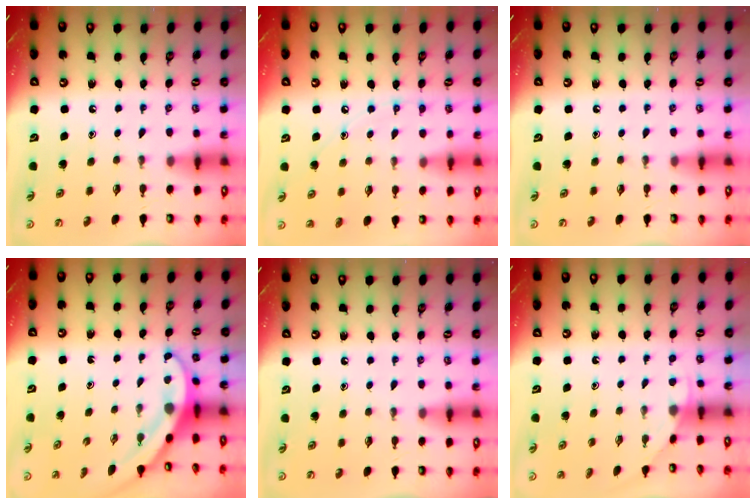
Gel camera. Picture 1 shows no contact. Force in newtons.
{"total": 5.5, "press": 5.5, "slide": 0.5}
{"total": 0.0}
{"total": 2.9, "press": 2.9, "slide": 0.1}
{"total": 0.0}
{"total": 2.5, "press": 2.5, "slide": 0.2}